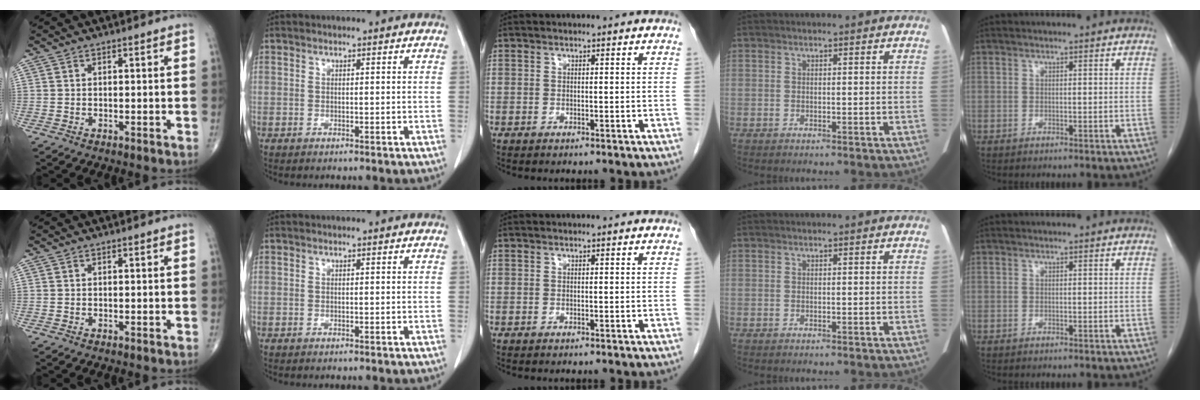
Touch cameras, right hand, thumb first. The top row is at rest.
{}